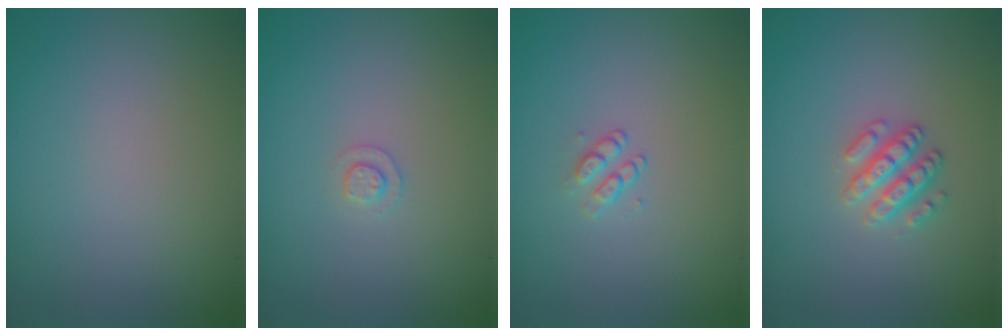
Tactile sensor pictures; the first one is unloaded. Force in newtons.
{"total": 1.0, "press": 1.0, "slide": 0.2}
{"total": 1.1, "press": 0.8, "slide": 0.7}
{"total": 2.5, "press": 2.5, "slide": 0.4}